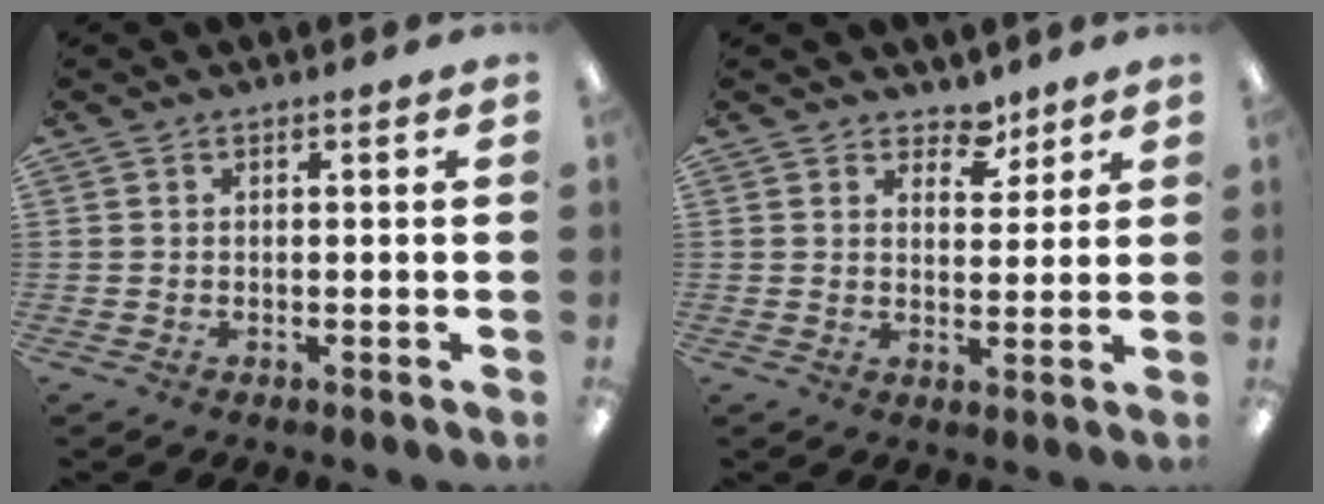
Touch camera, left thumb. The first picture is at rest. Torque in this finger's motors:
{"motor_torque": [-0.06, -0.08, -0.43, 0.05, 0.00]}